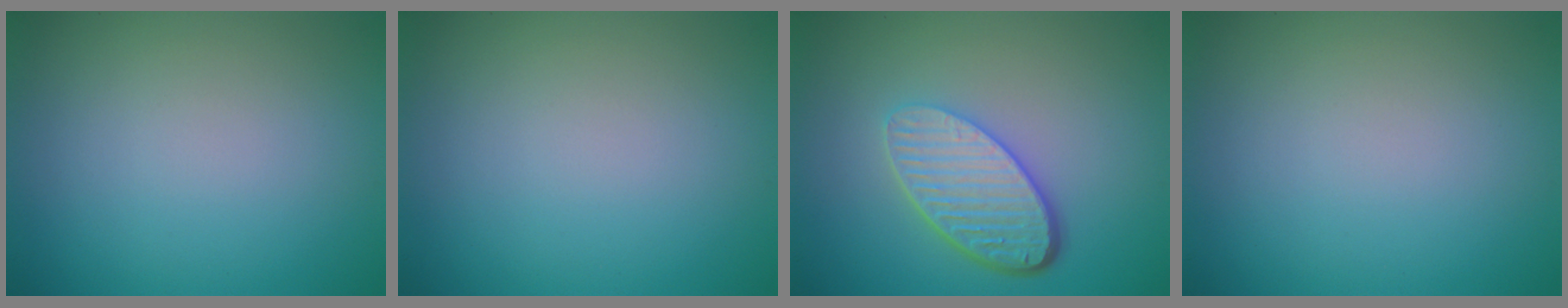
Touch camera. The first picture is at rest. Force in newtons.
{"total": 0.0}
{"total": 5.3, "press": 3.9, "slide": 3.6}
{"total": 0.0}